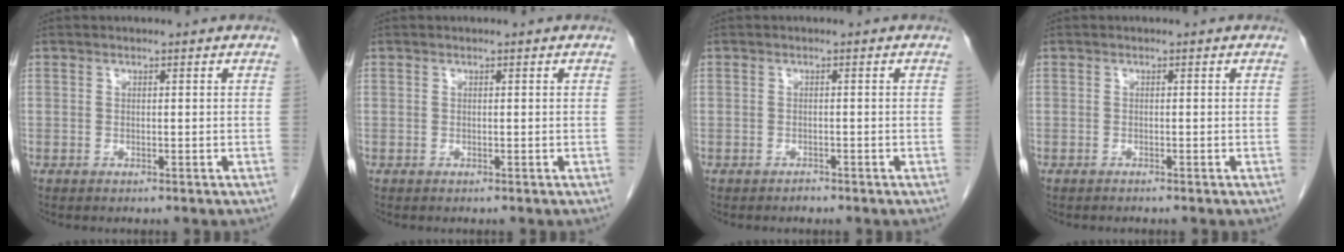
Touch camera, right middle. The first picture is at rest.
{"total": 0.0}
{"total": 0.9, "force": [-0.8, 0.3, 0.2], "torque": [-0.006, 0.001, -0.012]}
{"total": 0.5, "force": [-0.5, 0.0, 0.2], "torque": [-0.006, -0.001, -0.008]}